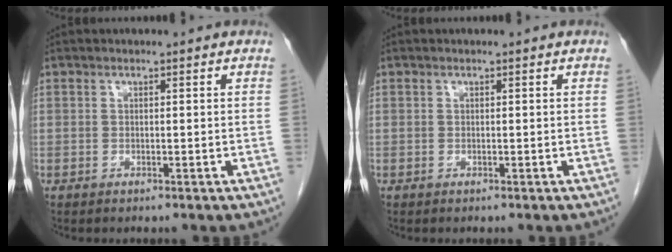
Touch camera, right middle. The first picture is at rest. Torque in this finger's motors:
{"motor_torque": [0.00, -0.01, 0.00, -0.01]}